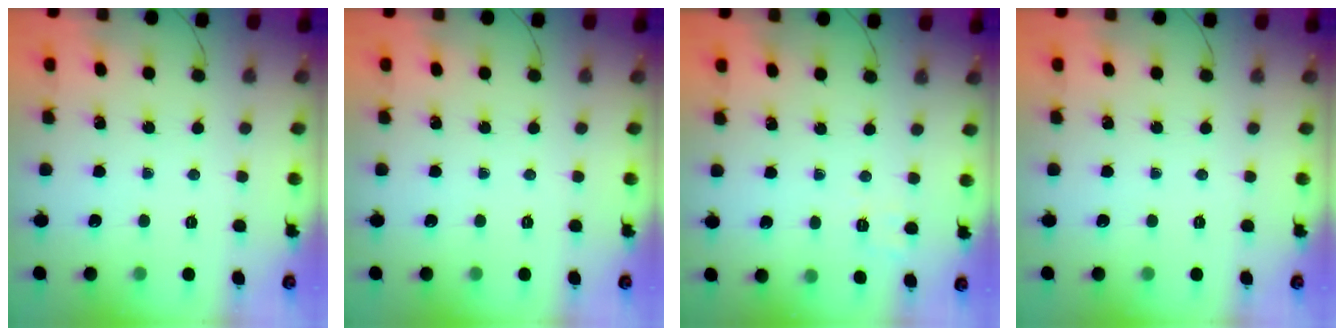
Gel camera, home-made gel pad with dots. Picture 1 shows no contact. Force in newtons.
{"total": 0.0}
{"total": 3.0, "press": 2.3, "slide": 1.9}
{"total": 0.0}